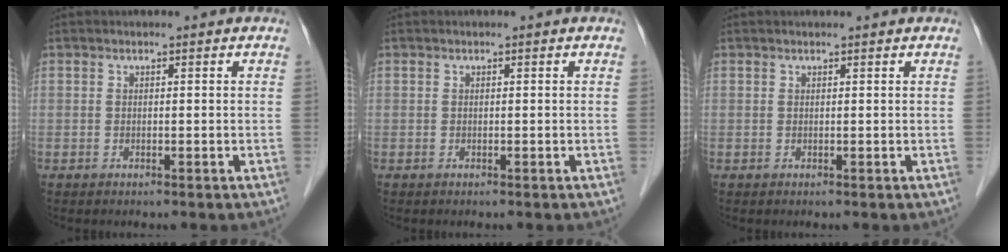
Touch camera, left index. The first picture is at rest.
{"total": 0.0}
{"total": 0.9, "force": [0.9, 0.0, 0.3], "torque": [-0.007, 0.012, 0.015]}